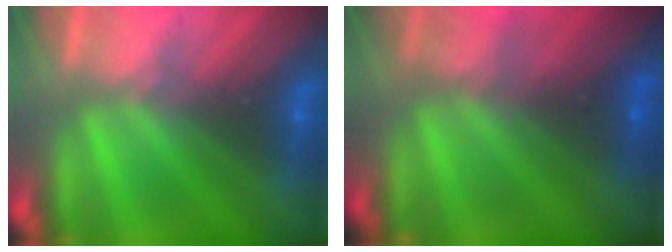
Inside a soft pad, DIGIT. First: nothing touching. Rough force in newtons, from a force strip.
{"total": 2.6}